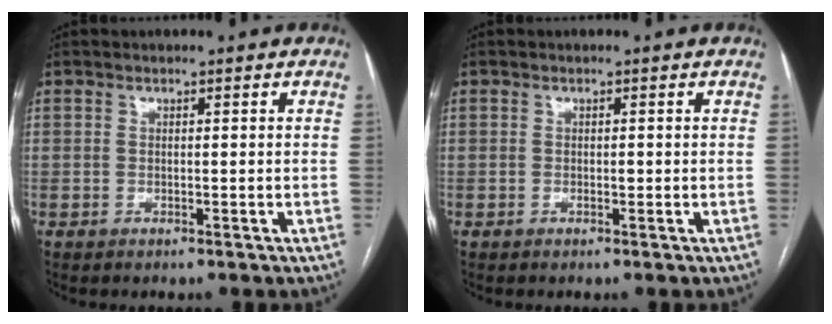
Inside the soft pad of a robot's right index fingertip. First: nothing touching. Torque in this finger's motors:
{"motor_torque": [0.13, 0.12, 0.06, 0.03]}